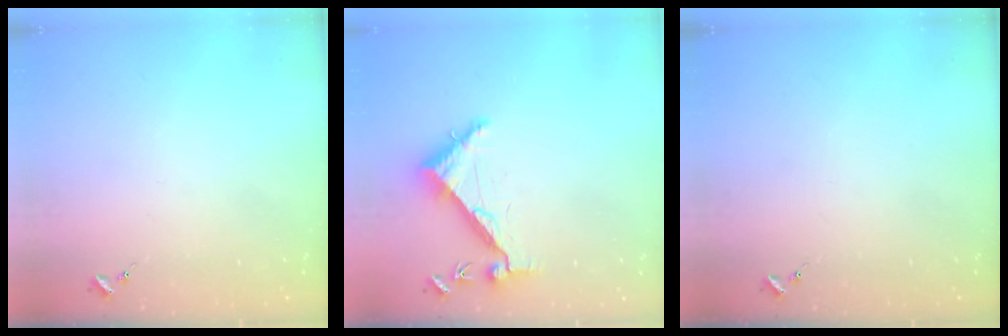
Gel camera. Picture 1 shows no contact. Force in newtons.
{"total": 6.2, "press": 6.2, "slide": 0.7}
{"total": 0.0}